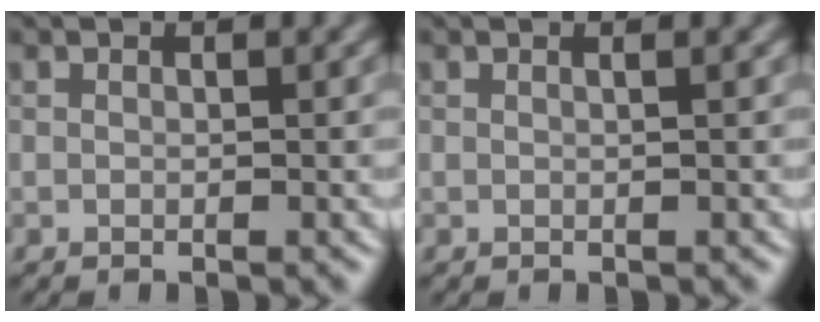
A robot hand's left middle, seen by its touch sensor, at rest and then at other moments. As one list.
[{"total": 0.9, "force": [0.3, 0.5, 0.7], "torque": [-0.006, 0.000, -0.005]}]